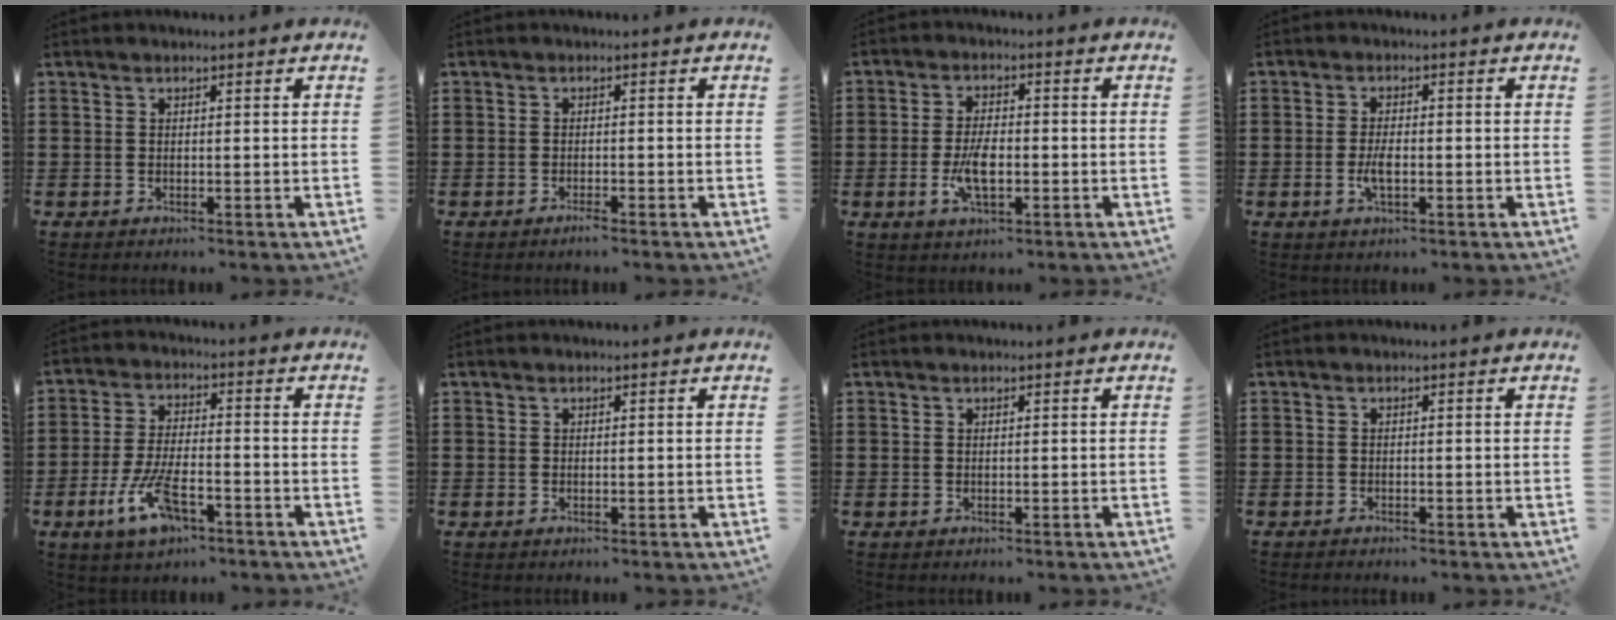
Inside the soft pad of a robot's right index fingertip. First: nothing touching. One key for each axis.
{"total": 1.3, "fx": -1.0, "fy": 0.1, "fz": 0.8, "tx": -0.015, "ty": -0.006, "tz": -0.017}
{"total": 5.8, "fx": -1.3, "fy": 2.5, "fz": 5.1, "tx": -0.116, "ty": -0.004, "tz": -0.027}
{"total": 3.2, "fx": -0.7, "fy": 1.2, "fz": 2.9, "tx": -0.059, "ty": -0.001, "tz": -0.014}
{"total": 9.1, "fx": -4.2, "fy": 3.5, "fz": 7.3, "tx": -0.161, "ty": -0.007, "tz": -0.075}
{"total": 0.0}
{"total": 0.0}
{"total": 0.6, "fx": -0.6, "fy": 0.0, "fz": 0.0, "tx": -0.002, "ty": -0.002, "tz": -0.012}